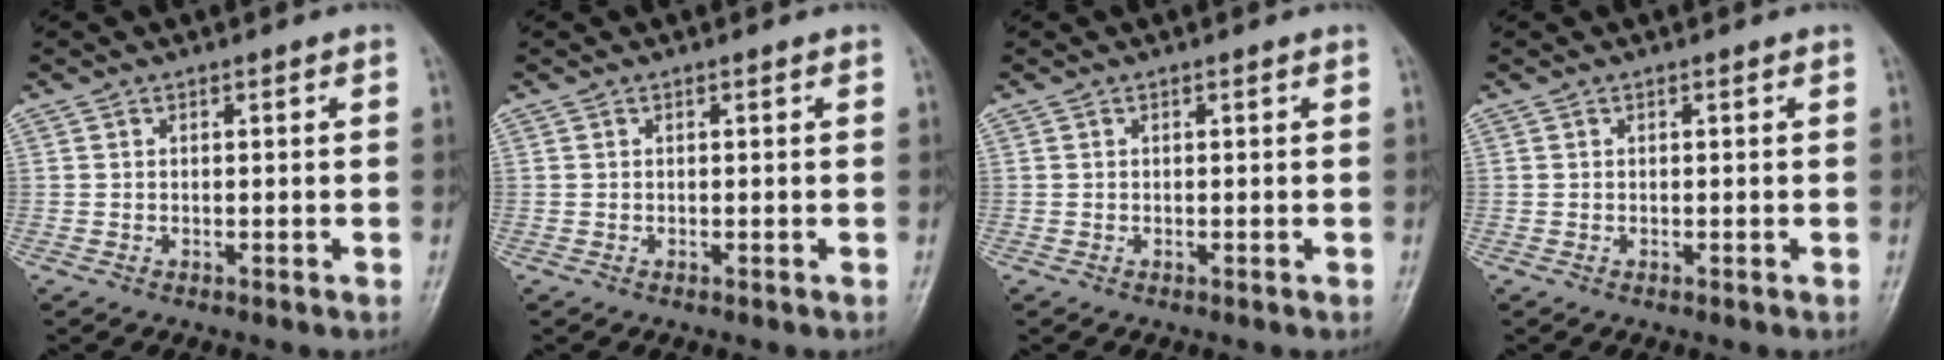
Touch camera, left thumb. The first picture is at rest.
{"total": 0.0}
{"total": 0.0}
{"total": 0.0}